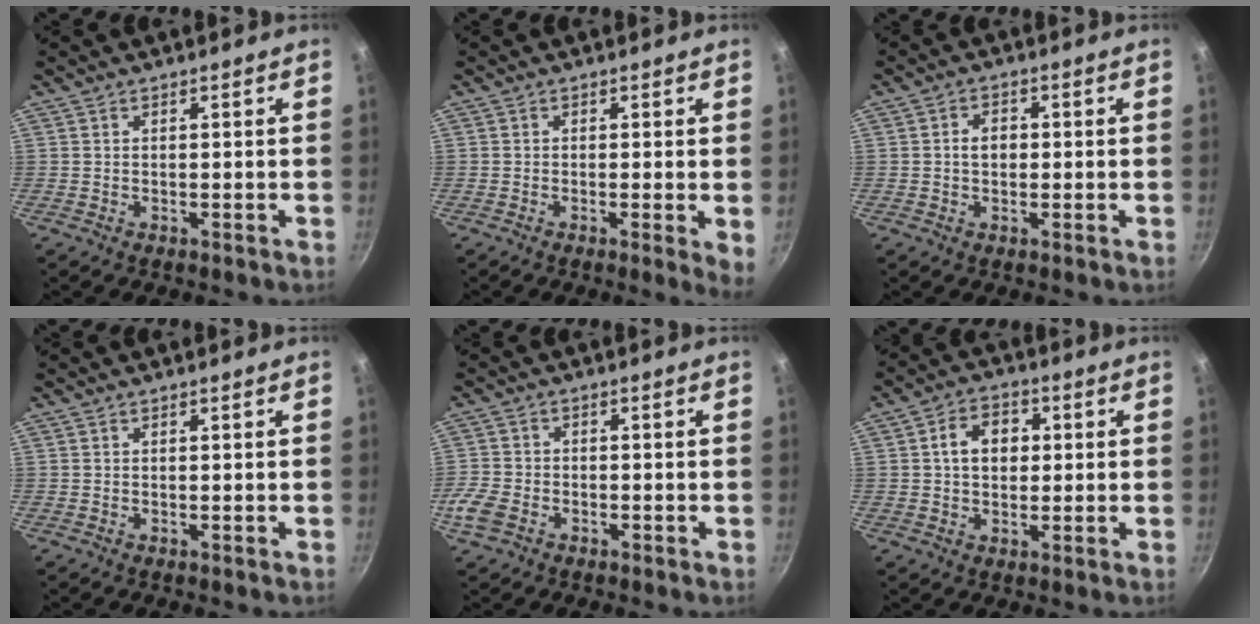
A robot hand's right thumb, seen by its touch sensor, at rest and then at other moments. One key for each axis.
{"total": 3.5, "fx": -0.3, "fy": 0.7, "fz": 3.4, "tx": -0.041, "ty": -0.010, "tz": -0.008}
{"total": 3.2, "fx": 0.0, "fy": 2.5, "fz": 2.1, "tx": -0.018, "ty": 0.009, "tz": -0.001}
{"total": 0.0}
{"total": 5.9, "fx": -2.9, "fy": 4.1, "fz": 3.1, "tx": -0.072, "ty": 0.015, "tz": -0.063}
{"total": 7.2, "fx": 1.0, "fy": 5.5, "fz": 4.6, "tx": -0.049, "ty": 0.011, "tz": 0.008}